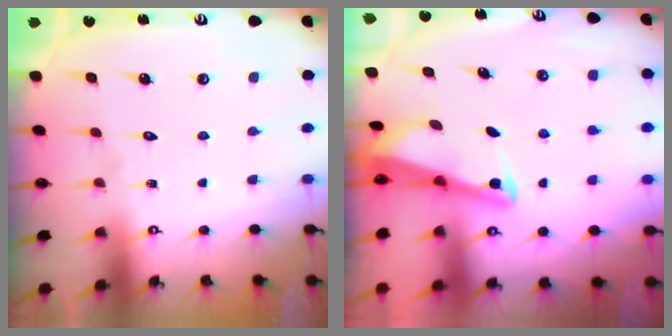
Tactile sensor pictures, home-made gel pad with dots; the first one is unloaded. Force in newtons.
{"total": 2.5, "press": 2.5, "slide": 0.2}